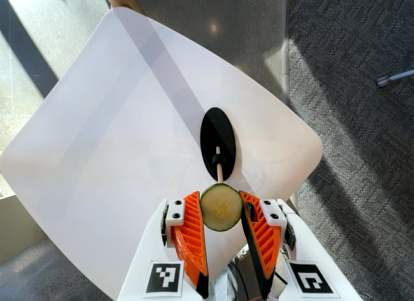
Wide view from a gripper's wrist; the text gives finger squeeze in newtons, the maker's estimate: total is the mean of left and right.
{"total": 8.3, "left": 8.0, "right": 8.6}